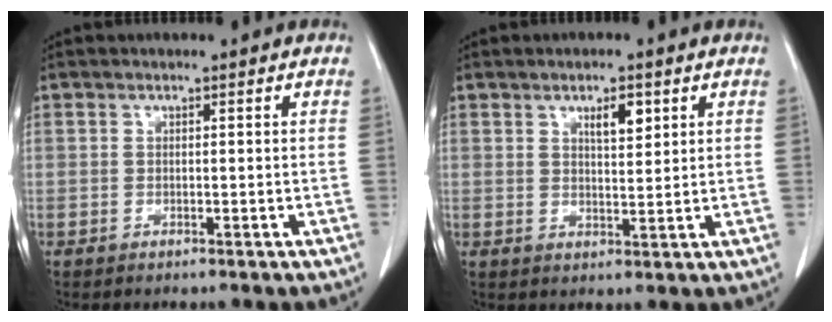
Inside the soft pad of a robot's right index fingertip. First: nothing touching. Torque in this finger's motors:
{"motor_torque": [0.33, 0.32, 0.06, 0.03]}